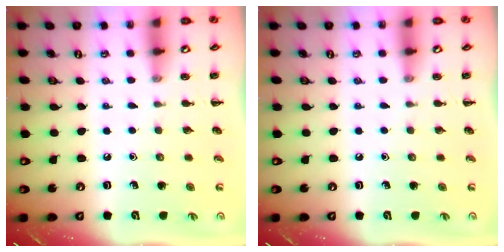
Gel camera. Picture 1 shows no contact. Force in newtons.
{"total": 0.0}